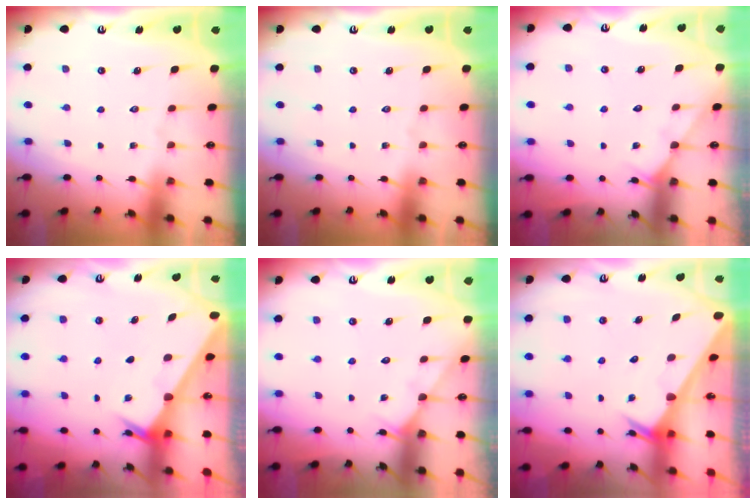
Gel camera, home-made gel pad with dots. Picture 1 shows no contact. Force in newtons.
{"total": 0.0}
{"total": 4.3, "press": 4.3, "slide": 0.6}
{"total": 1.8, "press": 1.8, "slide": 0.0}
{"total": 4.3, "press": 4.3, "slide": 0.6}
{"total": 2.4, "press": 2.4, "slide": 0.1}